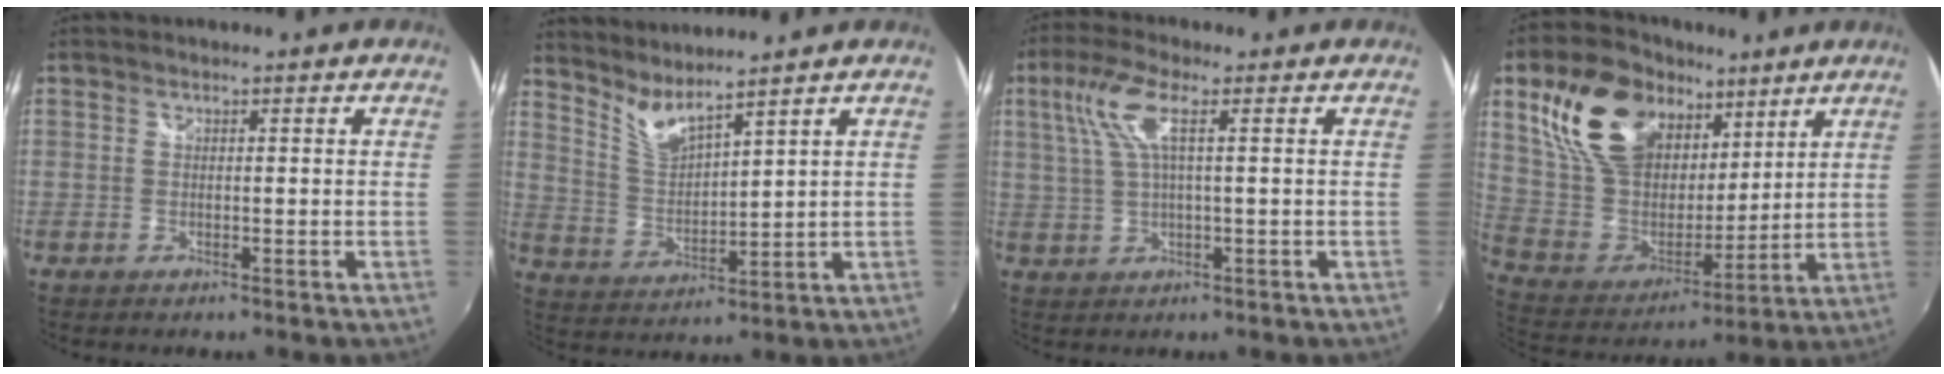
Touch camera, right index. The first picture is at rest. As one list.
[{"total": 6.0, "force": [5.5, 0.0, 2.5], "torque": [-0.052, -0.015, 0.115]}, {"total": 6.9, "force": [2.1, 1.1, 6.4], "torque": [-0.132, 0.010, 0.046]}, {"total": 23.7, "force": [12.3, 14.4, 14.3], "torque": [-0.296, 0.040, 0.241]}]